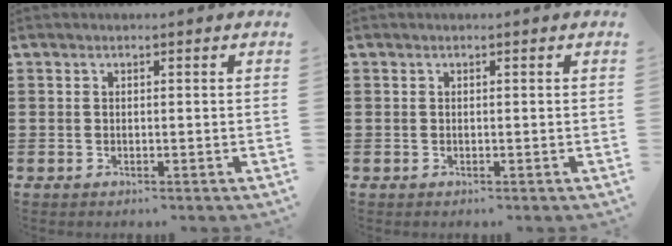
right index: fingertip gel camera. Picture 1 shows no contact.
{"total": 0.0}